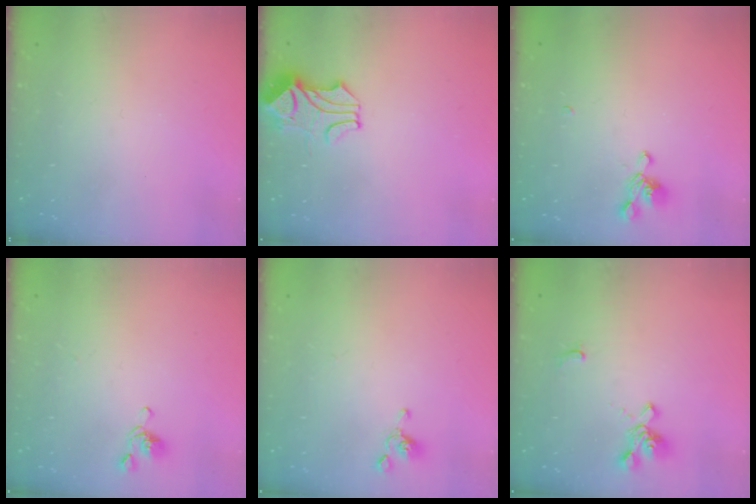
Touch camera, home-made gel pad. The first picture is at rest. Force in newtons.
{"total": 2.2, "press": 1.8, "slide": 1.2}
{"total": 3.0, "press": 2.9, "slide": 0.6}
{"total": 2.7, "press": 2.6, "slide": 0.6}
{"total": 2.2, "press": 2.0, "slide": 0.8}
{"total": 1.6, "press": 1.0, "slide": 1.2}